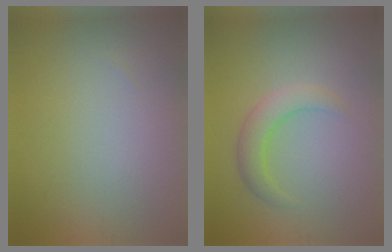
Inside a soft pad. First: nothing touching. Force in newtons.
{"total": 2.7, "press": 2.7, "slide": 0.2}